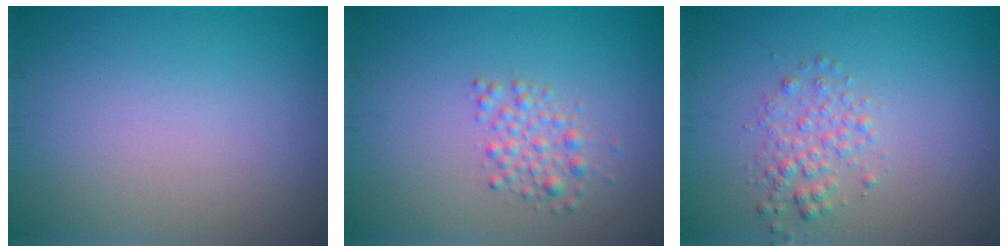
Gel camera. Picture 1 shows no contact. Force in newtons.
{"total": 2.0, "press": 2.0, "slide": 0.1}
{"total": 2.1, "press": 2.1, "slide": 0.1}